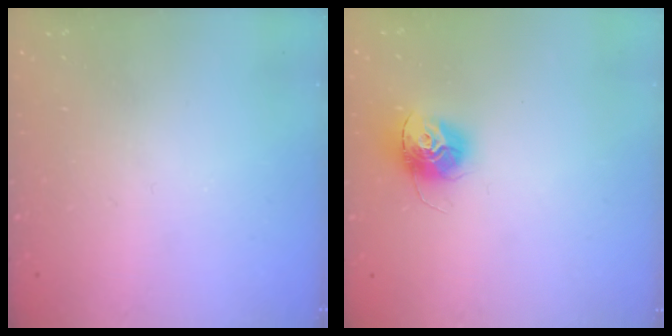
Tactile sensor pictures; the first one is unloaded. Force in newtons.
{"total": 13.6, "press": 13.5, "slide": 1.3}